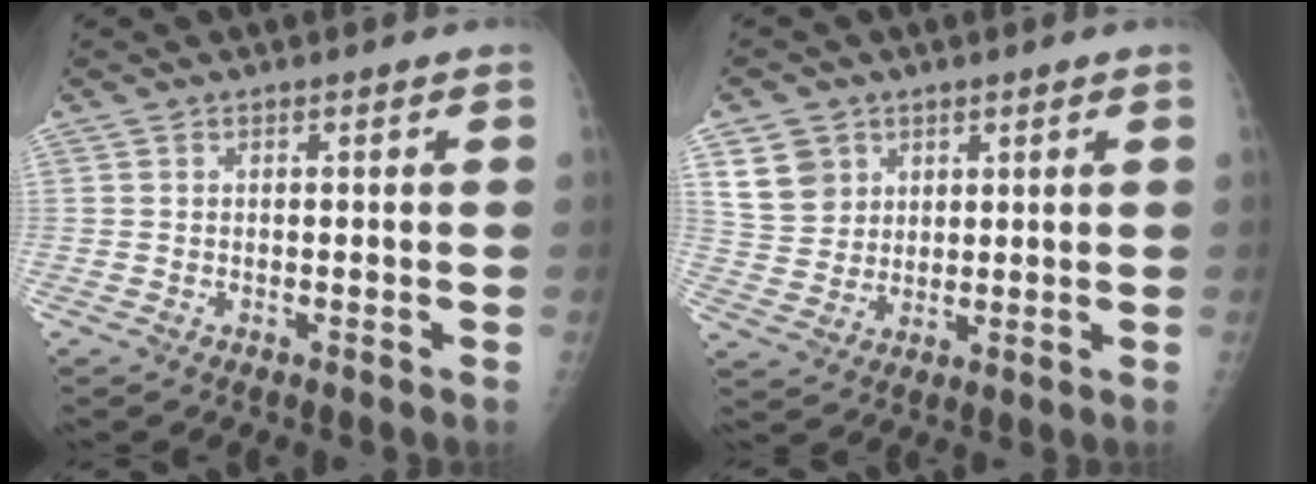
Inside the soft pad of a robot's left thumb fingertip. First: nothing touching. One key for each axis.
{"total": 7.5, "fx": 3.6, "fy": 6.1, "fz": 2.3, "tx": -0.019, "ty": -0.017, "tz": 0.075}